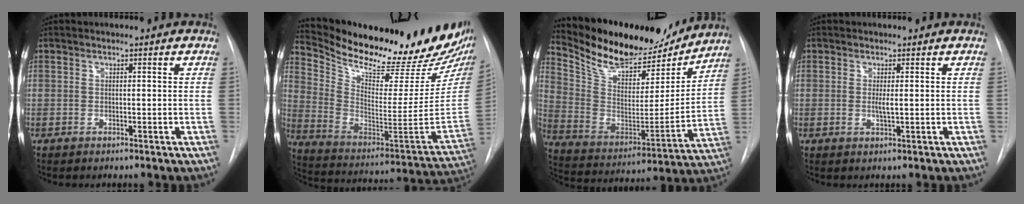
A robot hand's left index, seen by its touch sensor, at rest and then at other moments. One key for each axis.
{"total": 29.9, "fx": 25.7, "fy": 6.1, "fz": 14.1, "tx": -0.237, "ty": -0.086, "tz": 0.359}
{"total": 20.8, "fx": 18.8, "fy": 6.1, "fz": 6.6, "tx": -0.125, "ty": -0.018, "tz": 0.307}
{"total": 1.2, "fx": 0.2, "fy": 0.1, "fz": 1.2, "tx": -0.027, "ty": -0.003, "tz": 0.004}